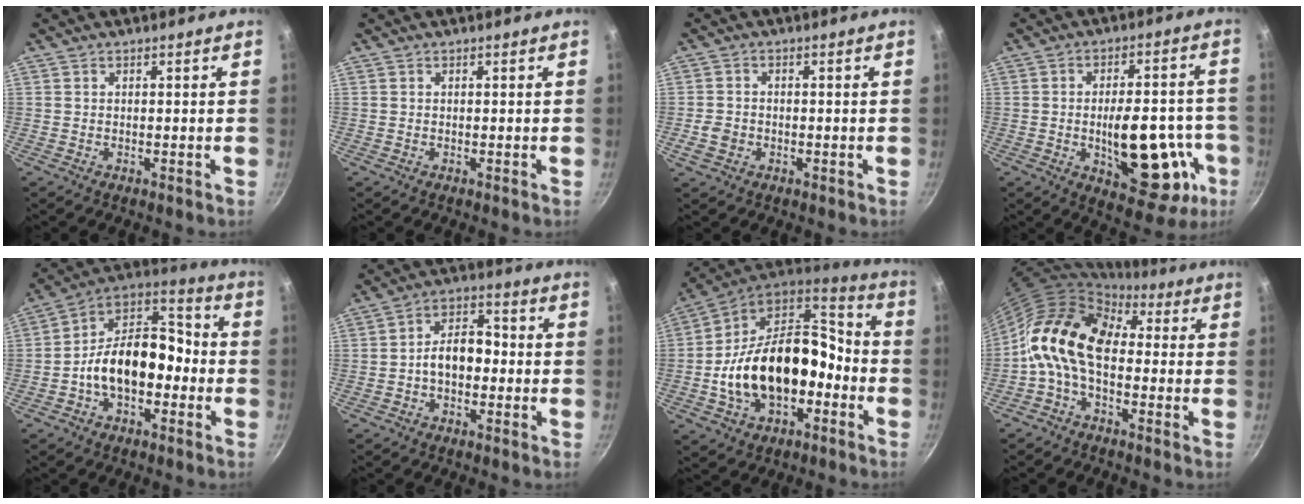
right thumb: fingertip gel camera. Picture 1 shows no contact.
{"total": 0.0}
{"total": 3.7, "force": [-1.1, 3.0, 1.9], "torque": [-0.032, 0.011, -0.020]}
{"total": 20.0, "force": [-5.1, 9.6, 16.8], "torque": [-0.182, 0.017, -0.059]}
{"total": 16.2, "force": [-3.6, 10.3, 11.9], "torque": [-0.155, 0.064, -0.075]}
{"total": 8.0, "force": [-1.3, 5.3, 5.9], "torque": [-0.063, 0.034, -0.032]}
{"total": 23.2, "force": [-5.1, 14.9, 17.1], "torque": [-0.274, 0.068, -0.084]}
{"total": 13.8, "force": [-0.3, 8.9, 10.5], "torque": [-0.169, 0.031, -0.030]}